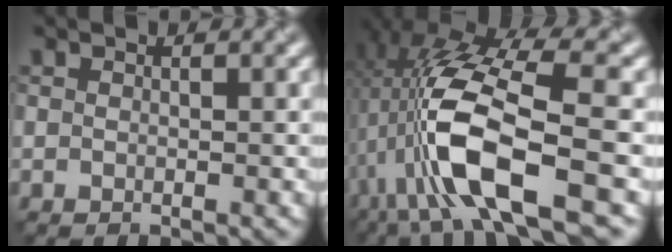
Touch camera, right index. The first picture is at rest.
{"total": 11.6, "force": [-2.0, 4.0, 10.7], "torque": [-0.223, -0.005, -0.037]}